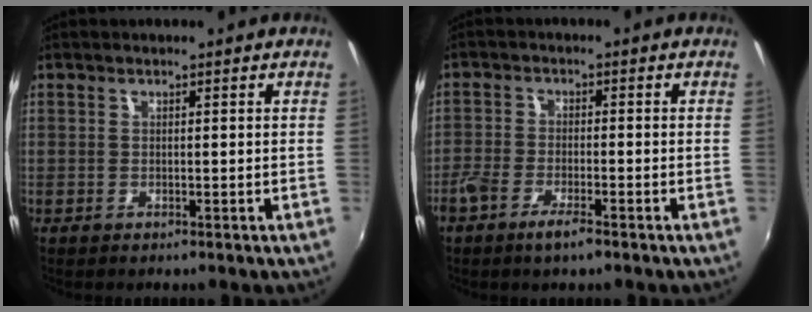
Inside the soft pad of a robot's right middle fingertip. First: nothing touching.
{"total": 5.1, "force": [-3.6, 1.3, 3.3], "torque": [-0.082, -0.009, -0.074]}